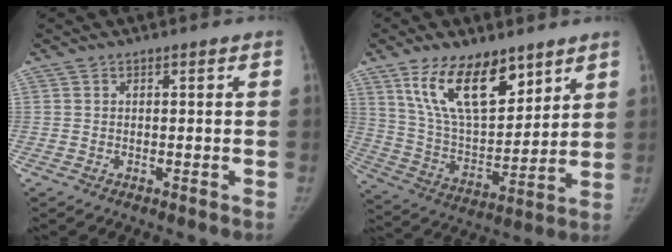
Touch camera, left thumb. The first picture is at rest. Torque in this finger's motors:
{"motor_torque": [0.27, 0.24, 1.54, -1.23, 0.14]}